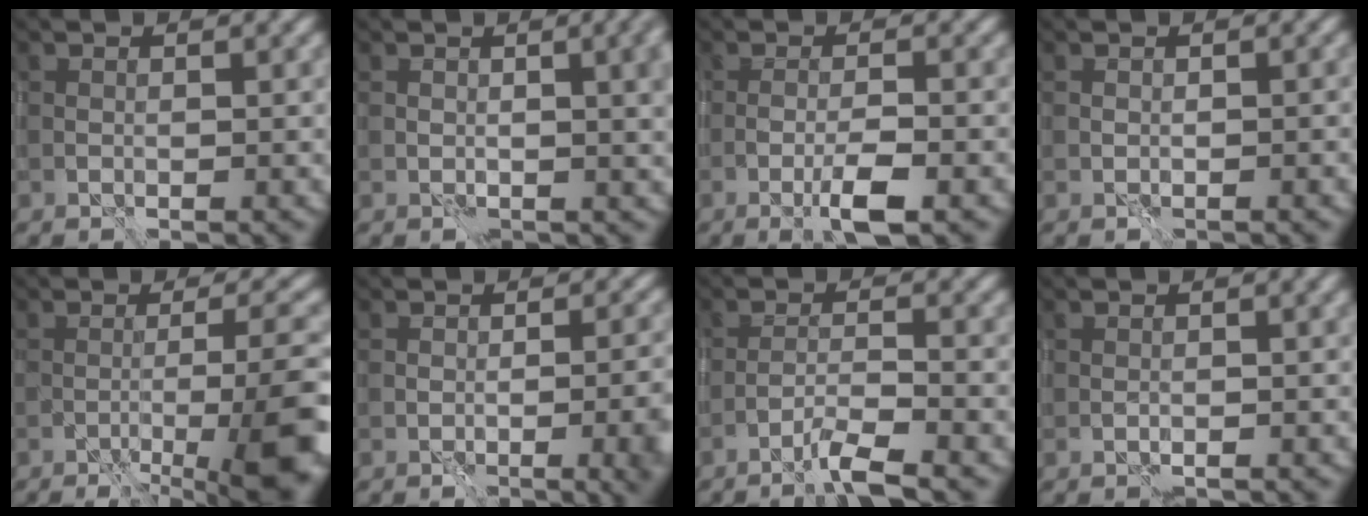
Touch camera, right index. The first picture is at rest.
{"total": 5.2, "force": [1.0, 2.0, 4.7], "torque": [-0.038, 0.011, 0.014]}
{"total": 3.2, "force": [-1.4, 0.5, 2.8], "torque": [-0.053, 0.004, -0.029]}
{"total": 0.5, "force": [-0.4, 0.1, 0.4], "torque": [-0.007, 0.000, -0.005]}
{"total": 9.6, "force": [-4.0, 1.9, 8.5], "torque": [-0.104, 0.005, -0.060]}
{"total": 7.0, "force": [-2.1, 2.7, 6.1], "torque": [-0.058, -0.003, -0.016]}
{"total": 3.1, "force": [-2.2, 0.0, 2.2], "torque": [-0.037, 0.007, -0.052]}
{"total": 1.1, "force": [-0.5, 0.2, 1.0], "torque": [-0.019, 0.000, -0.010]}